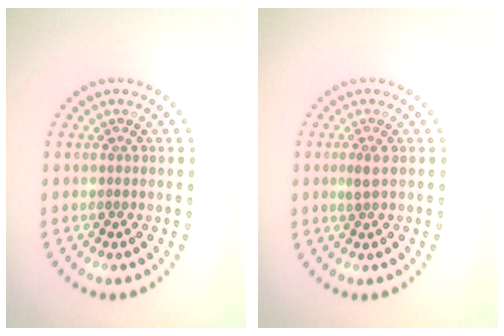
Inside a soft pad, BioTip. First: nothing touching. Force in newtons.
{"total": 1.1, "press": 0.9, "slide": 0.6}